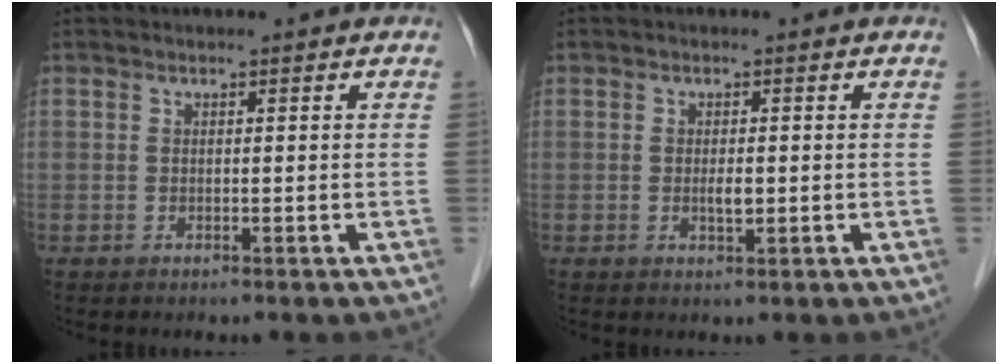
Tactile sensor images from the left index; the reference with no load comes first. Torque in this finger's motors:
{"motor_torque": [0.14, 0.11, 0.01, 0.02]}